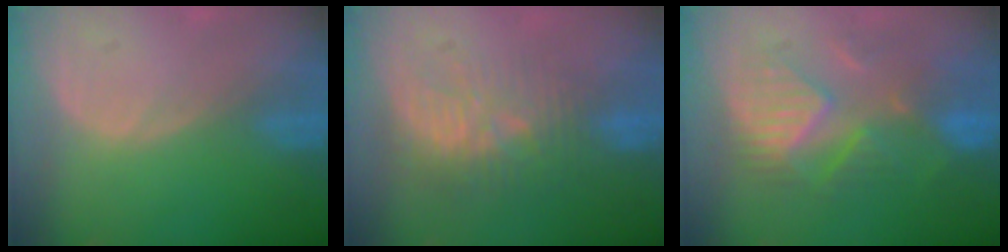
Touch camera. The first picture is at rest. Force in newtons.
{"total": 9.3, "press": 8.5, "slide": 3.6}
{"total": 9.0, "press": 8.9, "slide": 0.9}